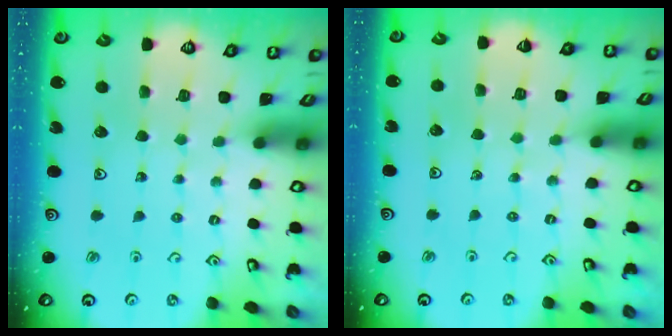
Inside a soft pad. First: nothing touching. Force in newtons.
{"total": 2.1, "press": 2.0, "slide": 0.5}